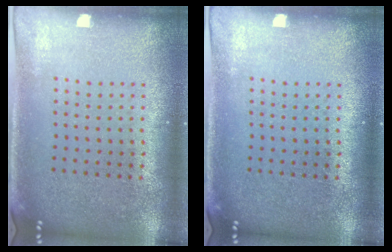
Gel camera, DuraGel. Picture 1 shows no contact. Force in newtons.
{"total": 0.0}